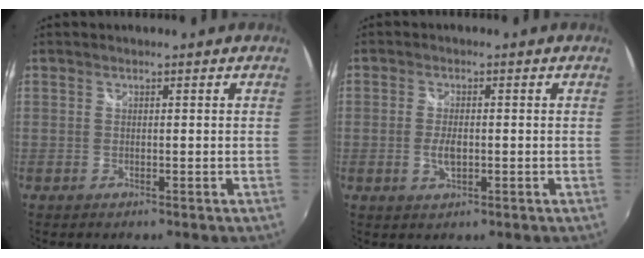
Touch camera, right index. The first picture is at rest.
{"total": 3.6, "force": [-0.7, 1.7, 3.1], "torque": [-0.062, -0.004, -0.012]}